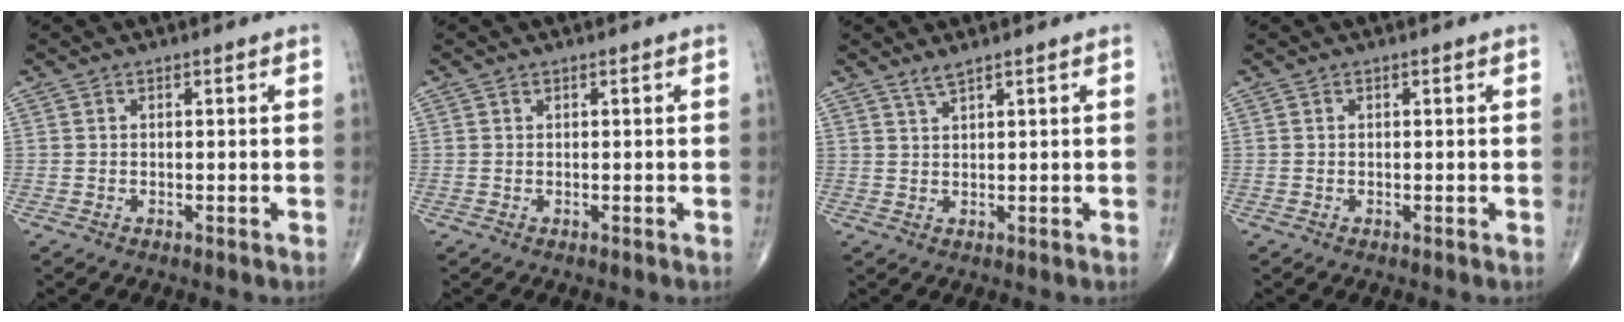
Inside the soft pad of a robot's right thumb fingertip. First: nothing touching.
{"total": 0.0}
{"total": 1.7, "force": [1.5, 0.0, 0.9], "torque": [-0.020, -0.007, 0.031]}
{"total": 0.0}